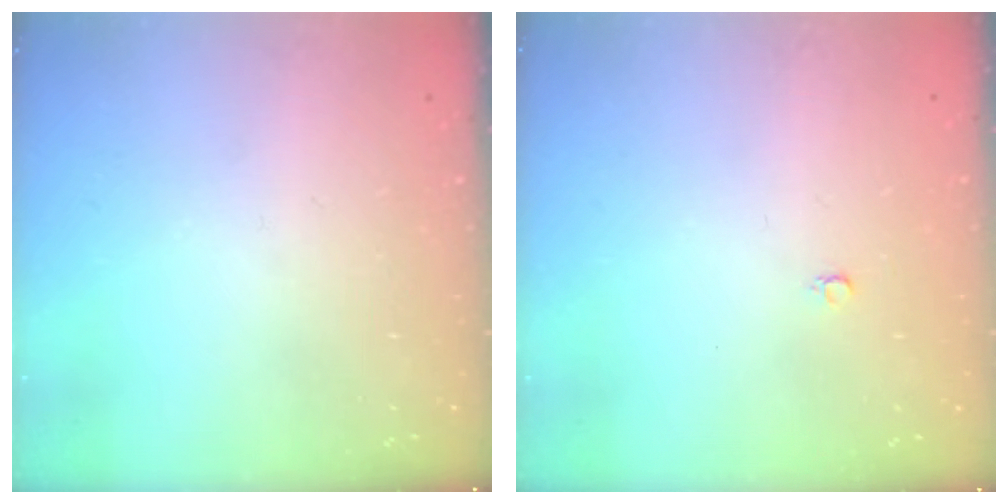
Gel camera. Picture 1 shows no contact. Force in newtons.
{"total": 2.4, "press": 2.4, "slide": 0.2}